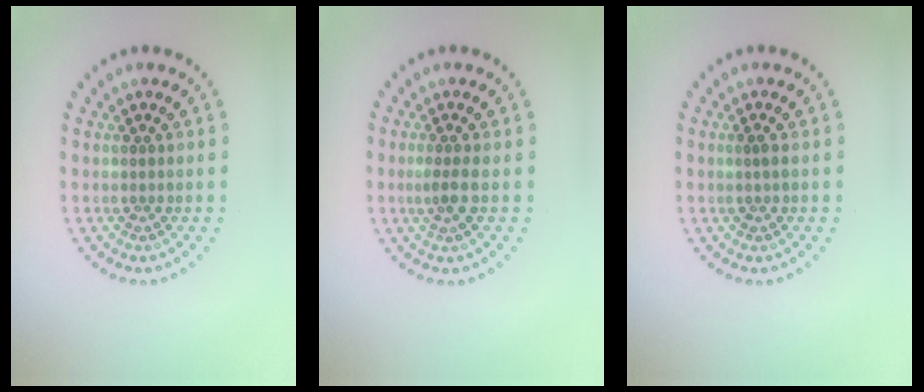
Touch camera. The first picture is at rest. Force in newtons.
{"total": 1.7, "press": 1.2, "slide": 1.1}
{"total": 0.7, "press": 0.6, "slide": 0.3}